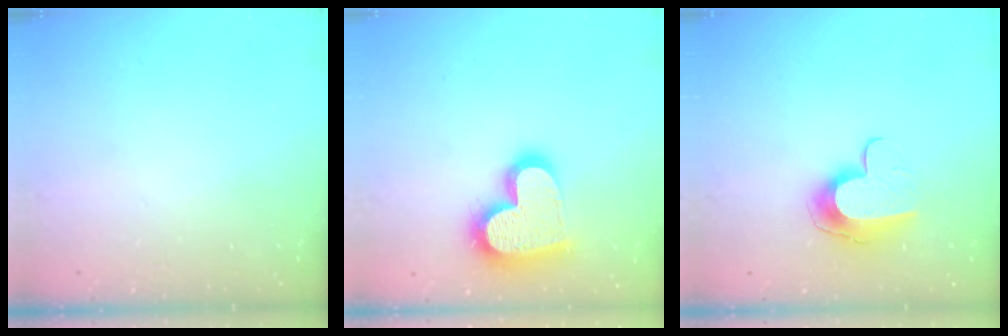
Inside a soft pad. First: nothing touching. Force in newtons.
{"total": 20.6, "press": 20.5, "slide": 1.4}
{"total": 10.7, "press": 10.7, "slide": 0.5}